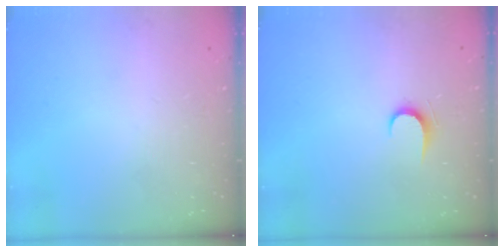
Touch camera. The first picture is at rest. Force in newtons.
{"total": 6.0, "press": 6.0, "slide": 0.7}